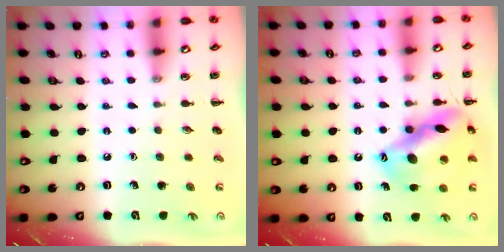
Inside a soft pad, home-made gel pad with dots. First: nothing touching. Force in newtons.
{"total": 16.9, "press": 16.7, "slide": 3.1}